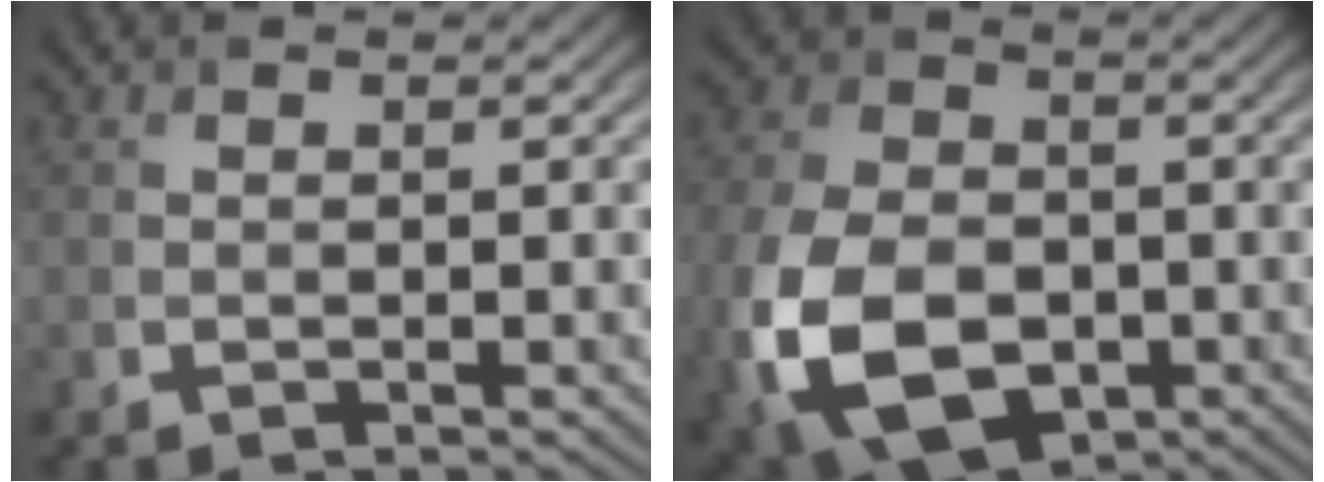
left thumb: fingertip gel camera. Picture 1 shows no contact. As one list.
[{"total": 15.6, "force": [-5.2, 10.4, 10.5], "torque": [-0.273, -0.048, -0.092]}]